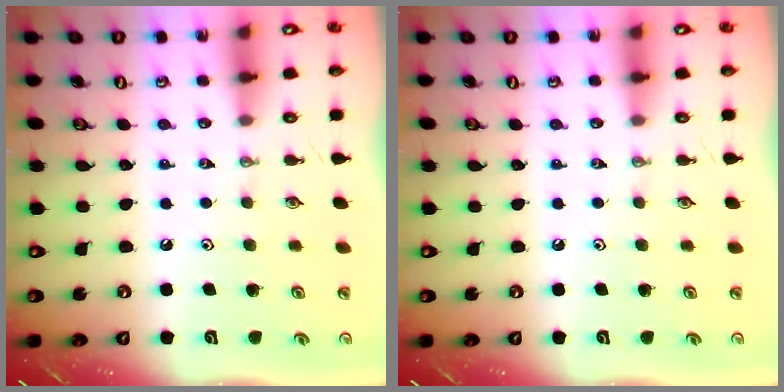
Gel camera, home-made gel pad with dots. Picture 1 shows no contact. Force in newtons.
{"total": 0.0}